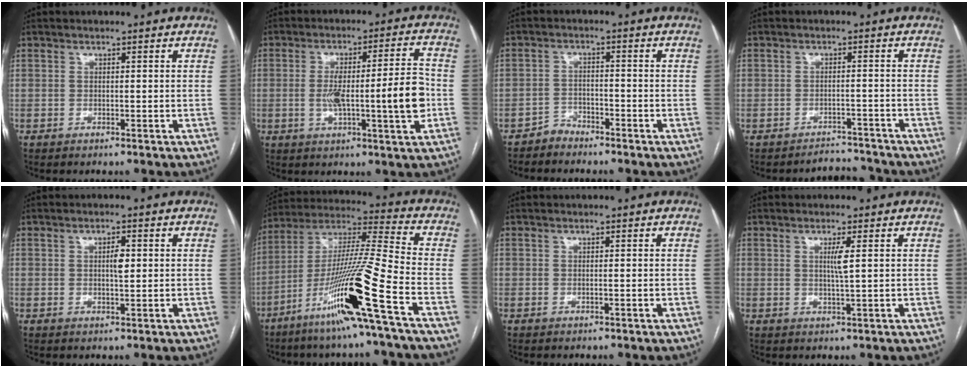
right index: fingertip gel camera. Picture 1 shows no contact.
{"total": 11.9, "force": [-1.6, 1.1, 11.7], "torque": [-0.189, 0.013, -0.022]}
{"total": 2.5, "force": [-2.3, 1.0, -0.6], "torque": [0.014, 0.002, -0.043]}
{"total": 3.7, "force": [-3.5, 0.6, -1.1], "torque": [0.023, 0.013, -0.048]}
{"total": 2.3, "force": [0.4, 0.7, 2.2], "torque": [-0.036, 0.001, 0.007]}
{"total": 18.3, "force": [-9.0, -1.9, 15.9], "torque": [-0.320, -0.030, -0.171]}
{"total": 0.0}
{"total": 2.5, "force": [0.7, -0.2, 2.4], "torque": [-0.046, -0.004, 0.012]}